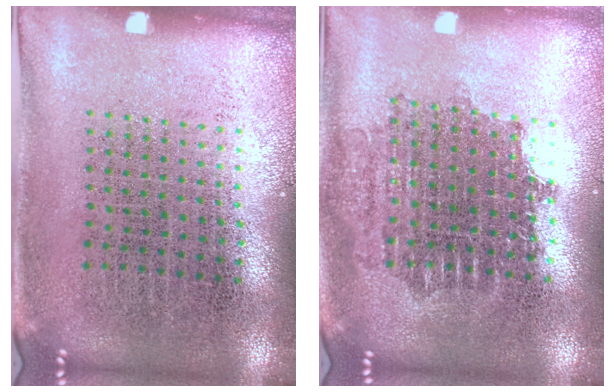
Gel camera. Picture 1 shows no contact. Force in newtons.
{"total": 1.7, "press": 1.4, "slide": 1.0}